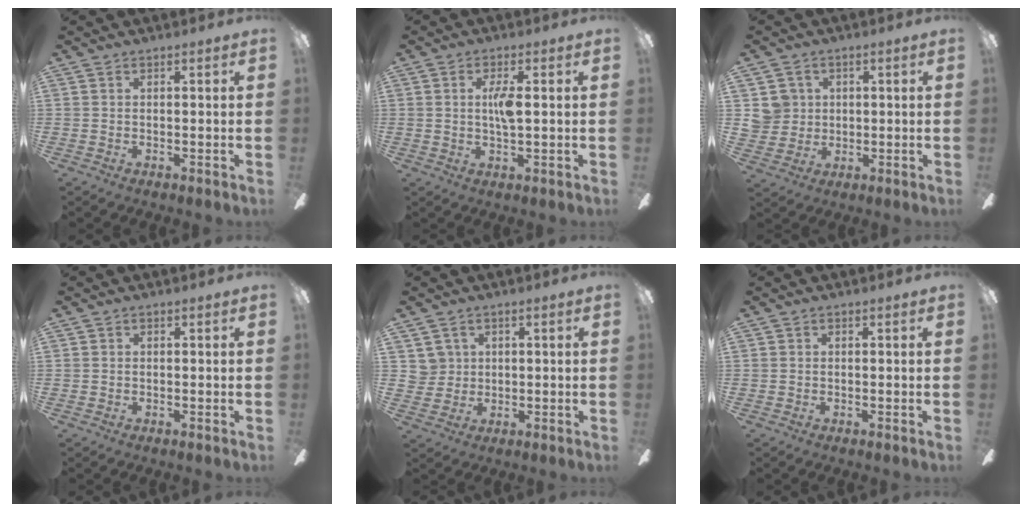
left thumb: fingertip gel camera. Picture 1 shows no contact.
{"total": 4.6, "force": [0.8, 1.3, 4.4], "torque": [-0.085, 0.004, 0.010]}
{"total": 6.0, "force": [1.3, 5.7, 0.9], "torque": [-0.020, 0.010, 0.029]}
{"total": 0.0}
{"total": 4.2, "force": [1.6, 3.9, 0.0], "torque": [-0.001, 0.003, 0.030]}
{"total": 0.0}